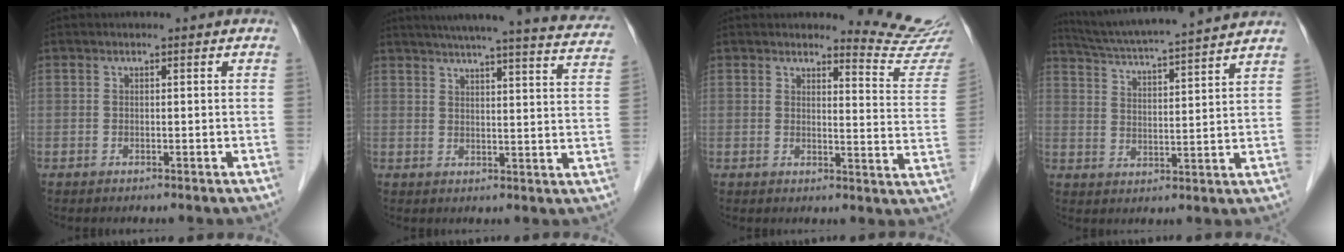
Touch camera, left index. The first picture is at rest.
{"total": 25.2, "force": [22.9, 1.1, 10.5], "torque": [-0.151, -0.042, 0.266]}
{"total": 8.7, "force": [8.7, -0.9, 0.1], "torque": [-0.003, -0.092, 0.087]}
{"total": 17.1, "force": [15.5, -0.7, 7.1], "torque": [-0.131, 0.010, 0.226]}